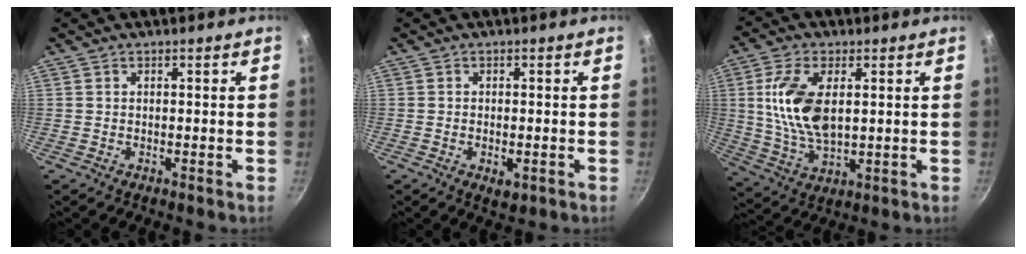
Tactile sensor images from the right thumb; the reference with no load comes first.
{"total": 2.9, "force": [-0.9, 1.5, 2.3], "torque": [-0.036, -0.006, -0.012]}
{"total": 12.9, "force": [2.3, 6.7, 10.7], "torque": [-0.205, -0.010, 0.049]}